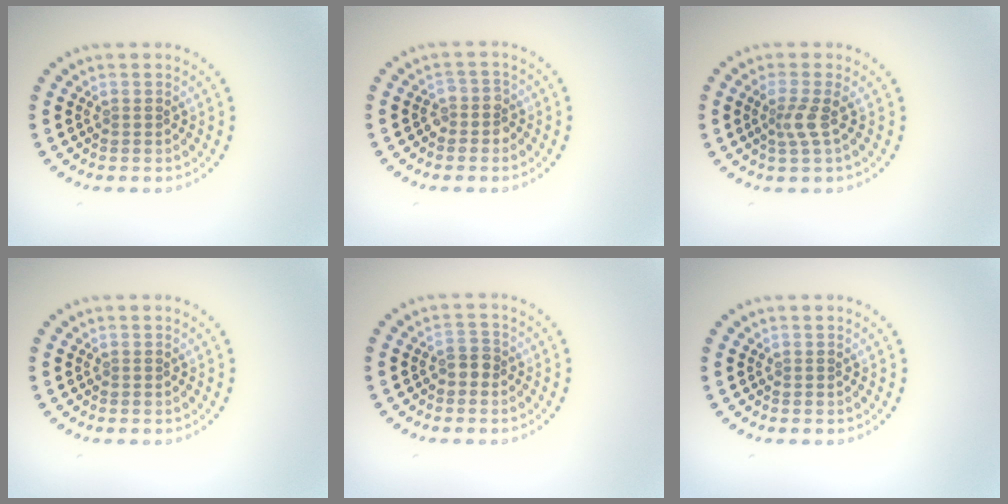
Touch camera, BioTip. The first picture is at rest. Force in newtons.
{"total": 1.7, "press": 1.4, "slide": 0.9}
{"total": 2.0, "press": 1.4, "slide": 1.4}
{"total": 0.0}
{"total": 1.5, "press": 1.3, "slide": 0.7}
{"total": 0.0}